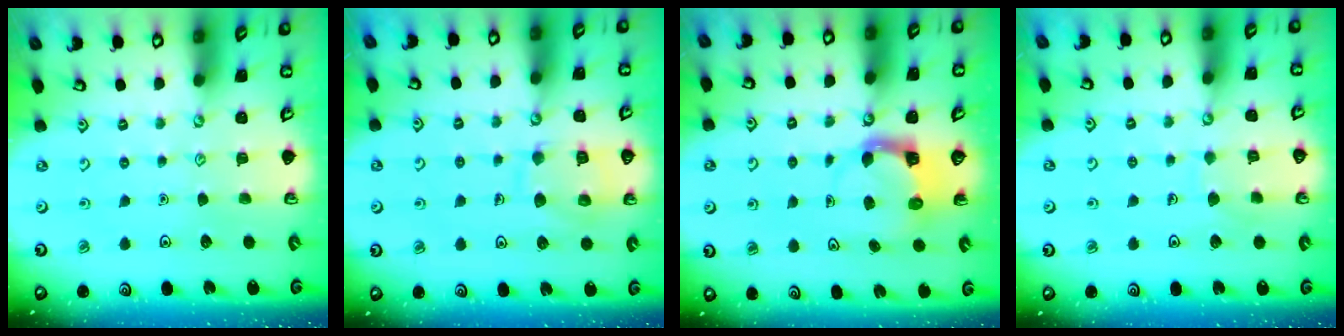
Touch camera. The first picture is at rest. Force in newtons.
{"total": 11.0, "press": 11.0, "slide": 0.9}
{"total": 3.9, "press": 3.9, "slide": 0.4}
{"total": 4.8, "press": 4.8, "slide": 0.1}